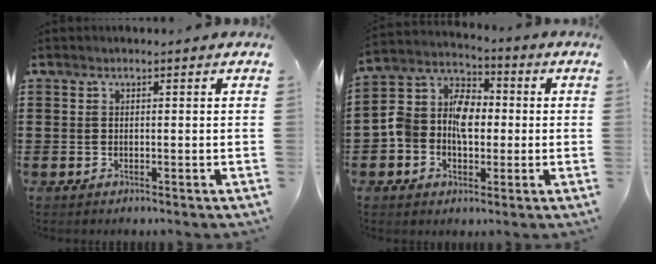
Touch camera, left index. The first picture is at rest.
{"total": 7.8, "force": [-0.9, 6.2, 4.6], "torque": [-0.122, 0.014, -0.022]}